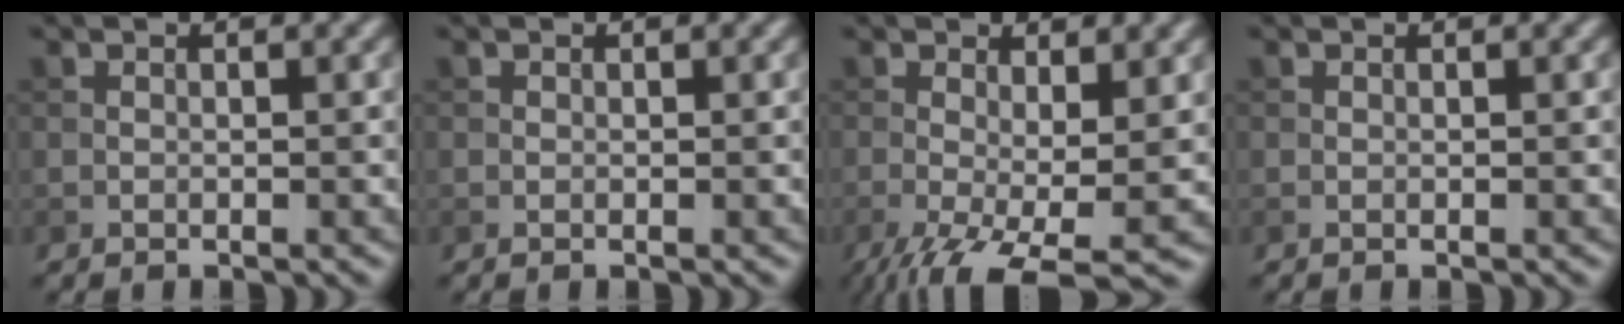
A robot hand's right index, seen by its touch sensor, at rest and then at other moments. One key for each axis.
{"total": 0.0}
{"total": 7.1, "fx": -2.7, "fy": 2.0, "fz": 6.3, "tx": -0.124, "ty": -0.023, "tz": -0.042}
{"total": 0.0}